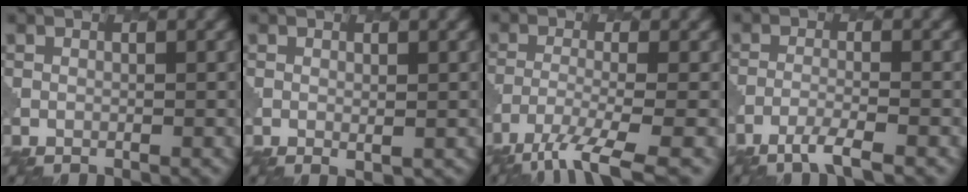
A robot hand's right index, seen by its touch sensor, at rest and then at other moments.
{"total": 0.9, "force": [0.2, 0.5, 0.8], "torque": [-0.009, -0.008, 0.007]}
{"total": 6.1, "force": [-4.1, 1.3, 4.3], "torque": [-0.073, -0.013, -0.079]}
{"total": 2.7, "force": [-2.1, 0.3, 1.6], "torque": [-0.030, -0.003, -0.050]}